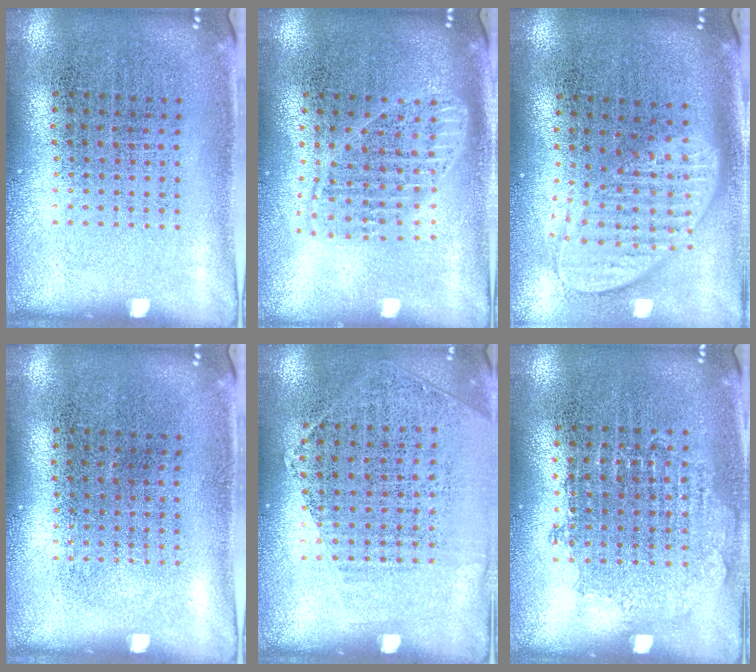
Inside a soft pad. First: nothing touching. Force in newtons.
{"total": 1.8, "press": 1.5, "slide": 0.9}
{"total": 2.0, "press": 1.5, "slide": 1.2}
{"total": 0.0}
{"total": 1.2, "press": 1.0, "slide": 0.7}
{"total": 0.8, "press": 0.7, "slide": 0.2}